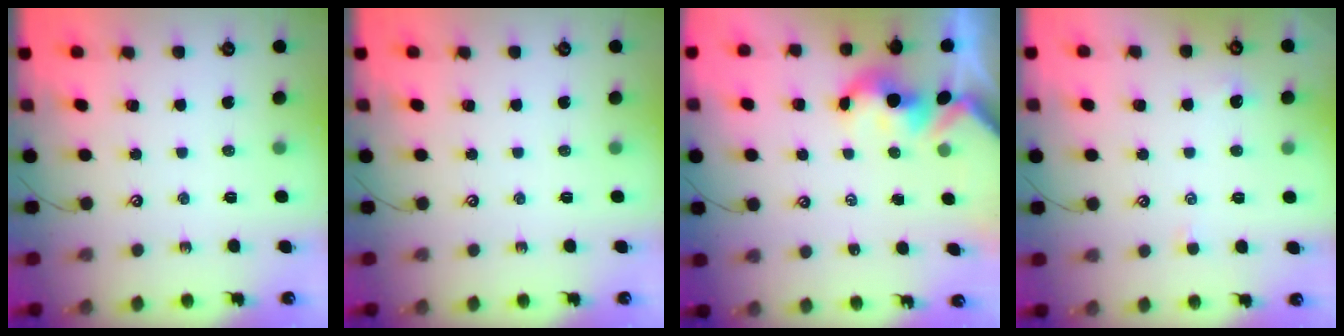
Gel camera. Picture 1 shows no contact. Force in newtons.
{"total": 0.0}
{"total": 2.3, "press": 2.3, "slide": 0.2}
{"total": 2.2, "press": 2.1, "slide": 0.3}